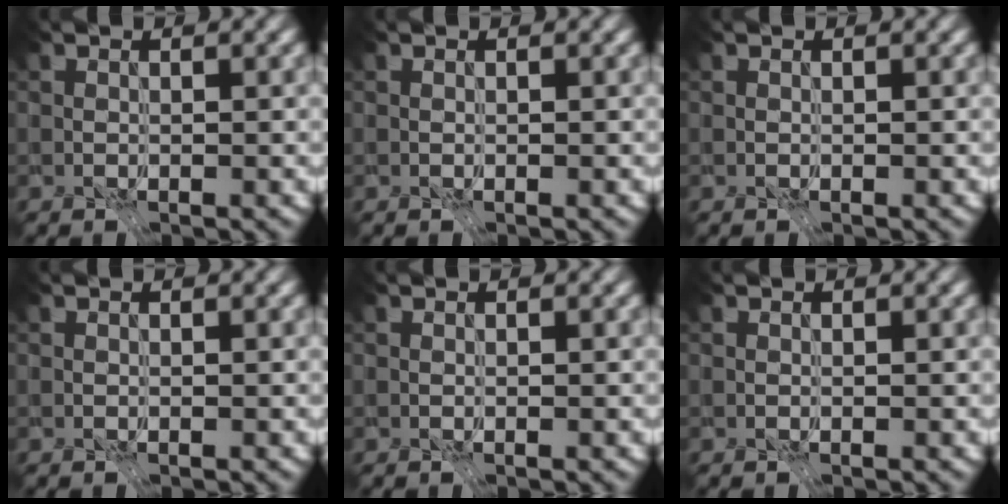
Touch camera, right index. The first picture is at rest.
{"total": 0.0}
{"total": 0.0}
{"total": 0.0}
{"total": 0.0}
{"total": 0.0}